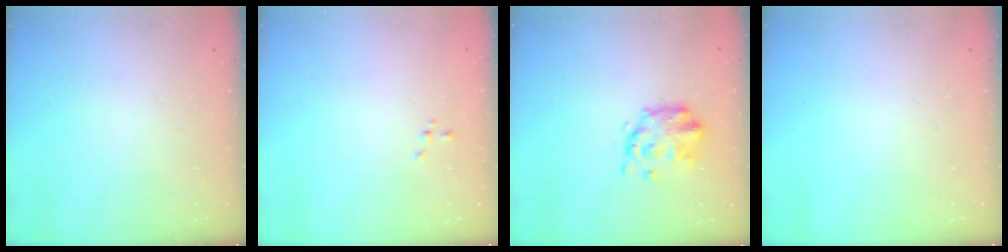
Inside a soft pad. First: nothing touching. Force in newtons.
{"total": 0.5, "press": 0.5, "slide": 0.0}
{"total": 6.8, "press": 6.8, "slide": 0.6}
{"total": 0.0}